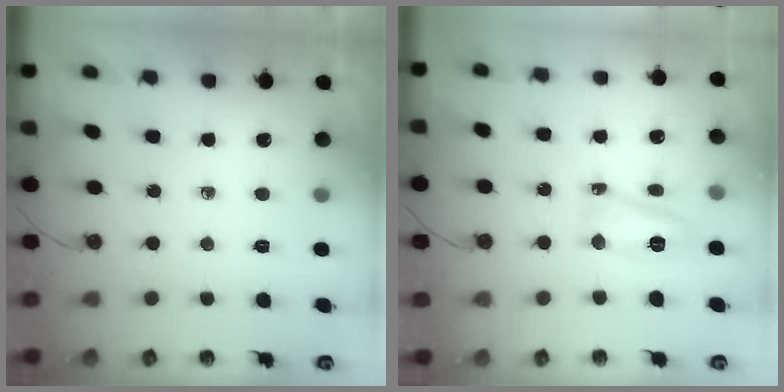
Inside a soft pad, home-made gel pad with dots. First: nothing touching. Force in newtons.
{"total": 8.7, "press": 8.5, "slide": 2.0}